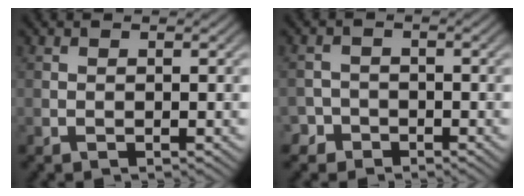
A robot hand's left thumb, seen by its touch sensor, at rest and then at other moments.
{"total": 2.6, "force": [-1.6, 2.0, 0.2], "torque": [0.008, 0.005, -0.039]}